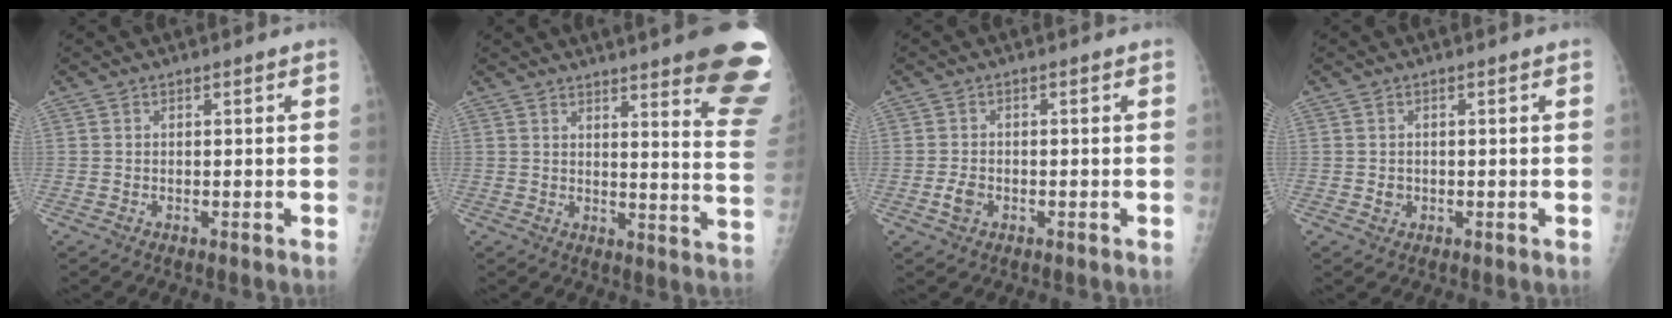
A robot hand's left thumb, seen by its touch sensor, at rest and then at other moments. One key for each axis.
{"total": 19.6, "fx": 13.8, "fy": 2.4, "fz": 13.7, "tx": -0.146, "ty": -0.088, "tz": 0.157}
{"total": 2.5, "fx": -0.9, "fy": 1.8, "fz": 1.5, "tx": -0.029, "ty": 0.003, "tz": -0.017}
{"total": 1.3, "fx": -0.1, "fy": 1.2, "fz": 0.6, "tx": -0.006, "ty": 0.002, "tz": 0.002}